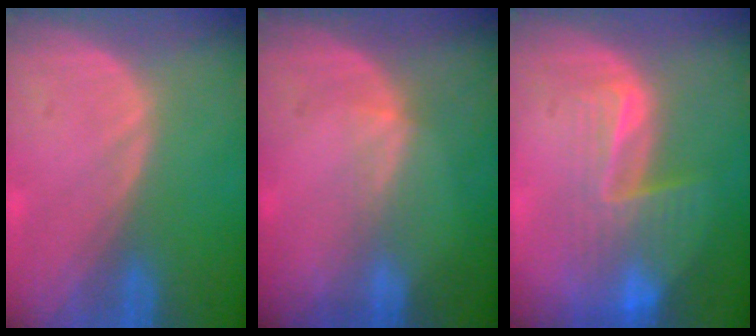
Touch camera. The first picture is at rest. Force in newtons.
{"total": 1.7, "press": 1.3, "slide": 1.1}
{"total": 8.1, "press": 7.0, "slide": 4.0}